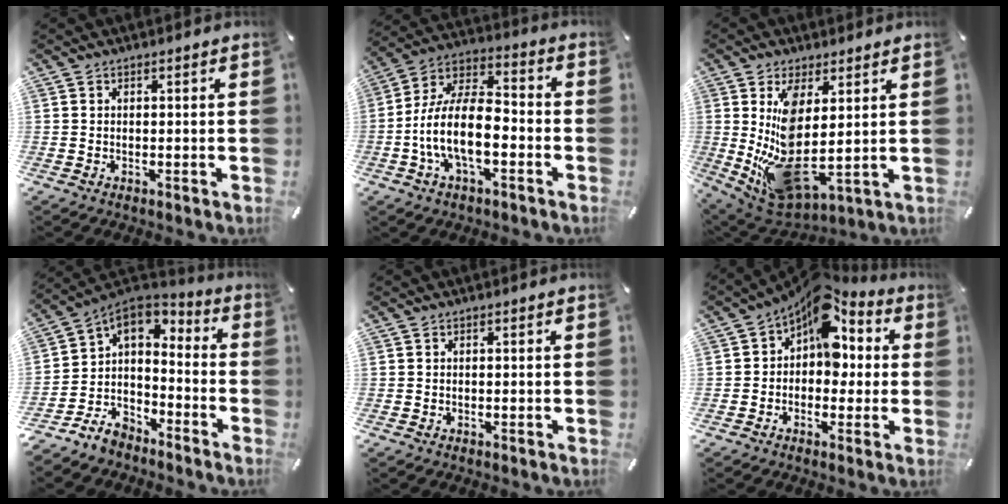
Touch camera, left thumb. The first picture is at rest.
{"total": 13.8, "force": [-4.6, 7.2, 10.9], "torque": [-0.223, 0.012, -0.081]}
{"total": 12.5, "force": [2.9, 5.8, 10.7], "torque": [-0.230, -0.038, 0.058]}
{"total": 7.8, "force": [-3.1, 6.5, 2.8], "torque": [-0.071, 0.007, -0.055]}
{"total": 0.0}
{"total": 12.8, "force": [4.7, 8.4, 8.3], "torque": [-0.115, -0.036, 0.084]}